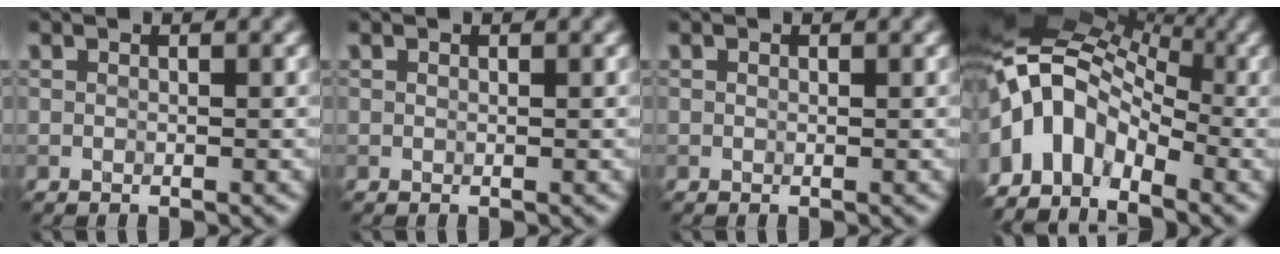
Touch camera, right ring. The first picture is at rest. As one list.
[{"total": 0.0}, {"total": 0.0}, {"total": 10.0, "force": [-3.2, 6.6, 6.9], "torque": [-0.121, 0.016, -0.069]}]